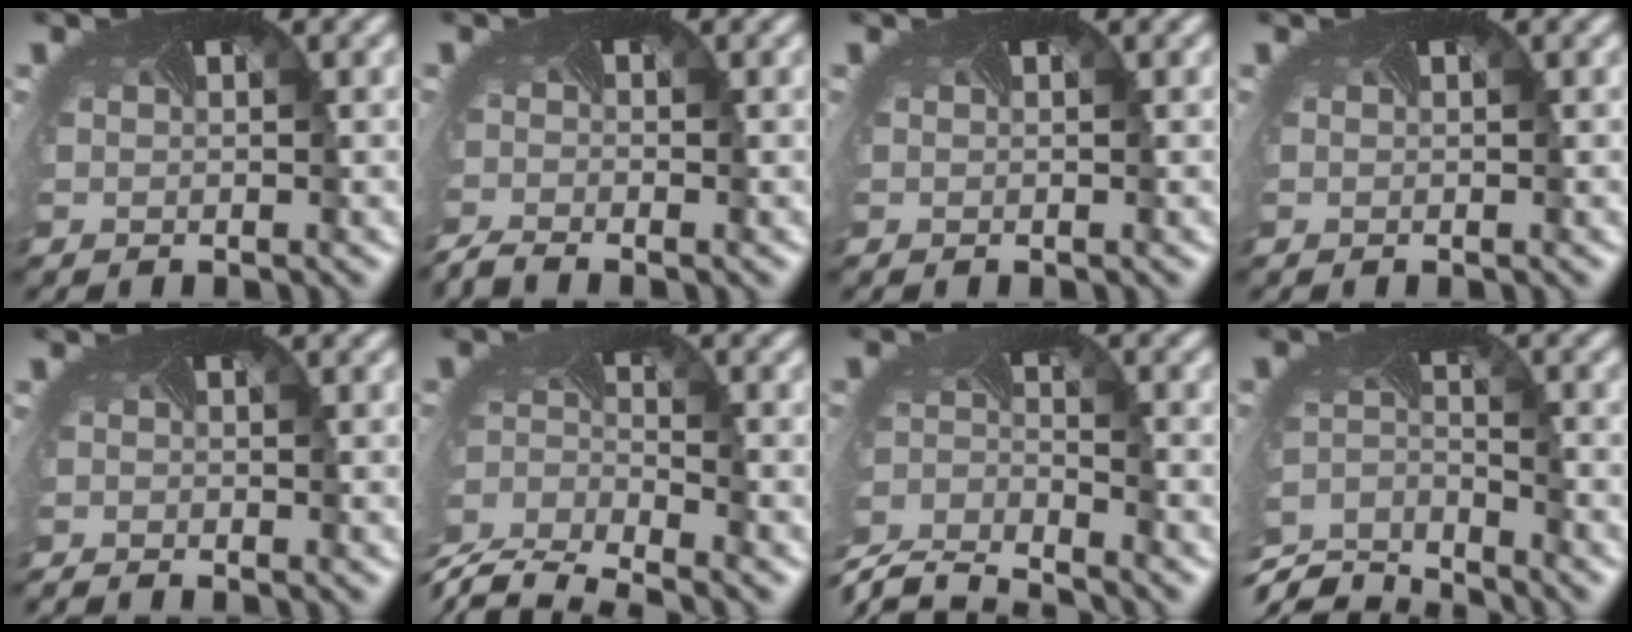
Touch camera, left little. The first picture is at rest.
{"total": 2.2, "force": [-2.2, -0.2, 0.4], "torque": [-0.016, -0.017, -0.047]}
{"total": 0.0}
{"total": 0.0}
{"total": 1.6, "force": [-1.6, -0.3, 0.1], "torque": [-0.004, -0.016, -0.026]}
{"total": 7.6, "force": [-7.1, 1.5, 2.2], "torque": [-0.059, -0.022, -0.135]}
{"total": 7.3, "force": [-7.1, 0.8, 1.5], "torque": [-0.039, -0.017, -0.137]}
{"total": 6.3, "force": [-6.1, 1.0, 1.4], "torque": [-0.038, -0.022, -0.118]}